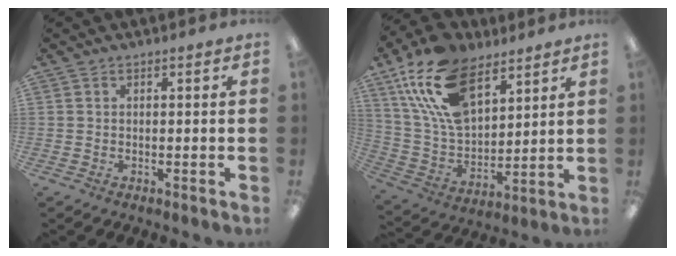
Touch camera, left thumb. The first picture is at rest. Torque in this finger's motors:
{"motor_torque": [0.64, 0.76, 1.39, -1.38, 0.20]}